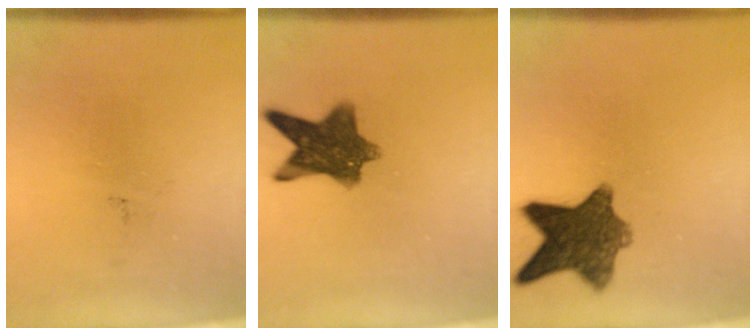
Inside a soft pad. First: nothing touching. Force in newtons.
{"total": 9.7}
{"total": 10.1}